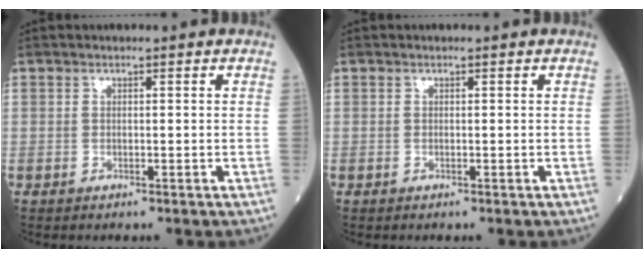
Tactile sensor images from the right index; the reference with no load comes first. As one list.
[{"total": 0.0}]